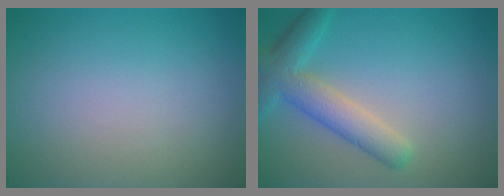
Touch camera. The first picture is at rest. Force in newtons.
{"total": 4.6, "press": 4.6, "slide": 0.2}